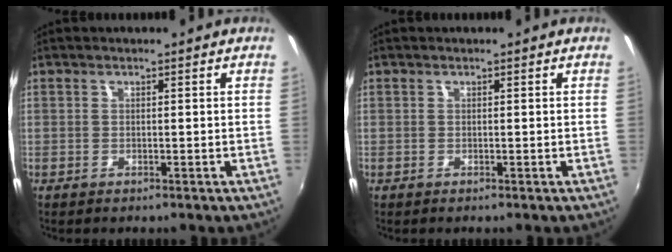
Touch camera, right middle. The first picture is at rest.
{"total": 0.0}